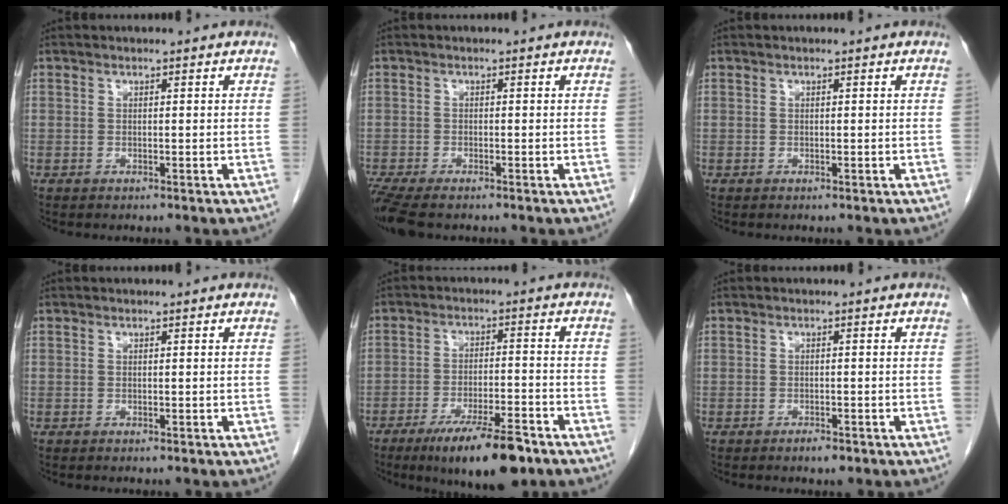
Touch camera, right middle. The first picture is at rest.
{"total": 6.0, "force": [-4.7, 1.5, 3.4], "torque": [-0.064, -0.014, -0.083]}
{"total": 0.0}
{"total": 0.0}
{"total": 11.5, "force": [-7.8, 2.2, 8.2], "torque": [-0.132, -0.017, -0.124]}
{"total": 1.5, "force": [-1.0, 0.5, 0.9], "torque": [-0.015, 0.000, -0.012]}